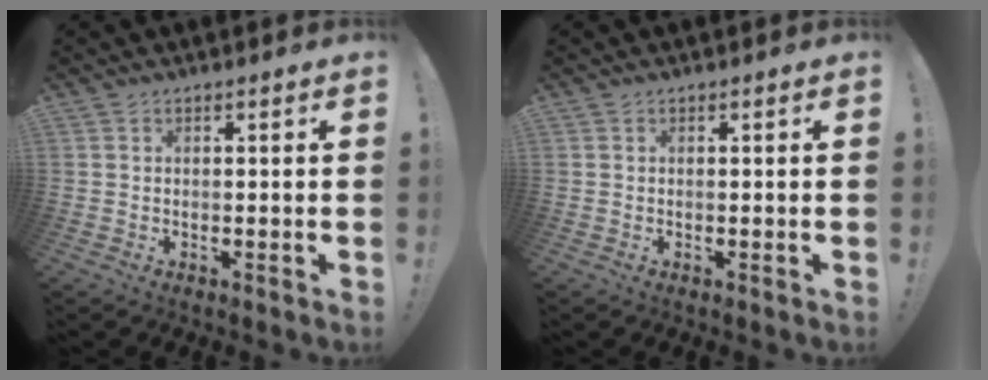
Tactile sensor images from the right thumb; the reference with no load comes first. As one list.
[{"total": 0.0}]